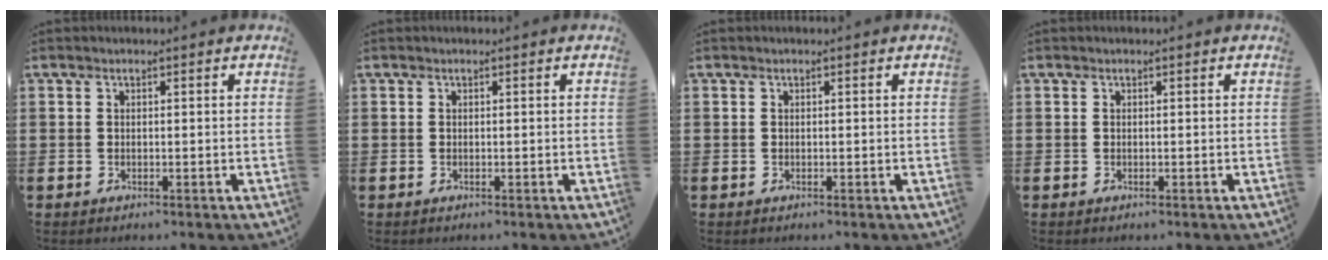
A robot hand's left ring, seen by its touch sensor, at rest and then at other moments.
{"total": 0.0}
{"total": 0.0}
{"total": 0.0}